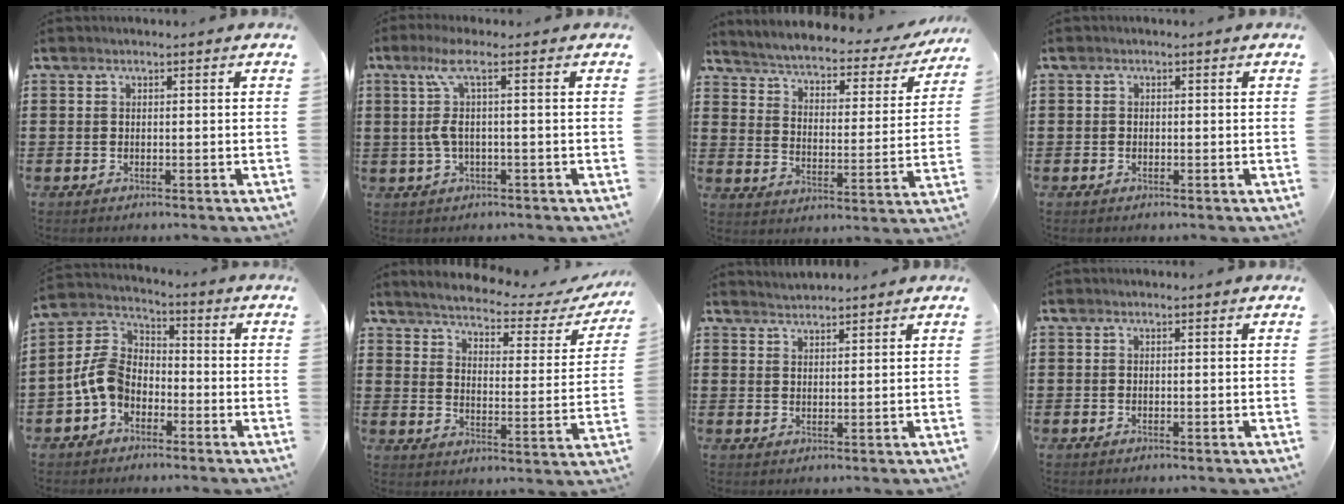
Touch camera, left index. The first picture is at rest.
{"total": 4.8, "force": [0.2, 0.3, 4.7], "torque": [-0.121, -0.010, -0.011]}
{"total": 3.1, "force": [2.9, 0.0, 1.2], "torque": [-0.042, -0.027, 0.038]}
{"total": 0.6, "force": [-0.2, 0.5, 0.2], "torque": [-0.005, 0.001, -0.005]}
{"total": 7.8, "force": [-2.6, 5.7, 4.7], "torque": [-0.141, -0.001, -0.061]}
{"total": 3.3, "force": [3.0, 0.0, 1.3], "torque": [-0.047, -0.027, 0.041]}
{"total": 2.1, "force": [2.1, 0.0, -0.1], "torque": [-0.004, -0.001, 0.041]}
{"total": 0.0}